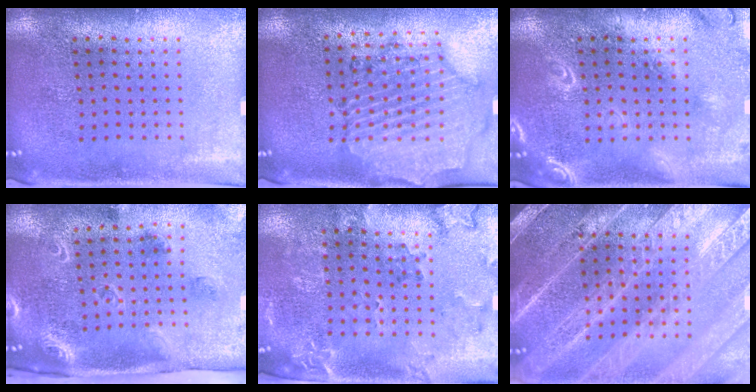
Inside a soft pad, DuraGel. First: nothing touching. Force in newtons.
{"total": 1.6, "press": 1.6, "slide": 0.3}
{"total": 1.9, "press": 1.9, "slide": 0.2}
{"total": 1.8, "press": 1.7, "slide": 0.5}
{"total": 1.8, "press": 1.5, "slide": 0.9}
{"total": 5.9, "press": 5.8, "slide": 0.8}